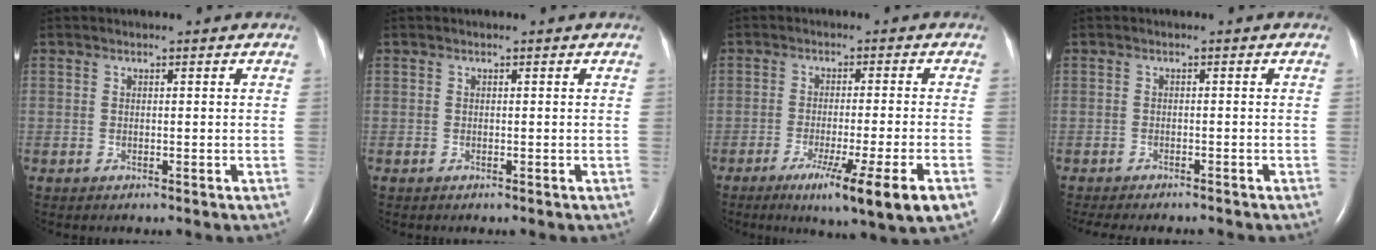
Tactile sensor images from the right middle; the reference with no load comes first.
{"total": 0.0}
{"total": 11.2, "force": [-6.0, -1.0, 9.4], "torque": [-0.141, -0.031, -0.092]}
{"total": 8.9, "force": [-8.1, 1.7, 3.4], "torque": [-0.045, -0.010, -0.107]}